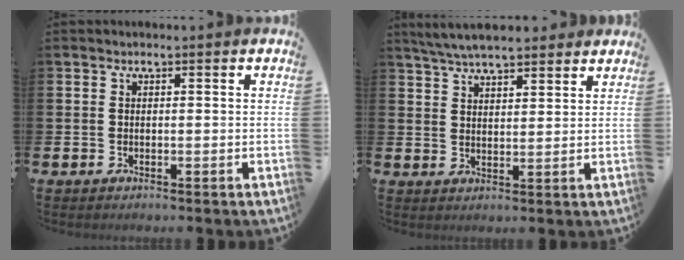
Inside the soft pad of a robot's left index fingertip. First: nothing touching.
{"total": 5.4, "force": [5.1, 1.0, 1.5], "torque": [-0.044, -0.013, 0.094]}